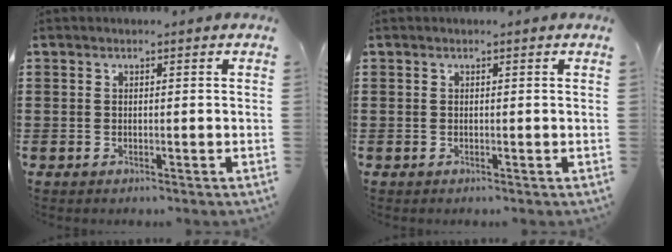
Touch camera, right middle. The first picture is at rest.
{"total": 0.0}